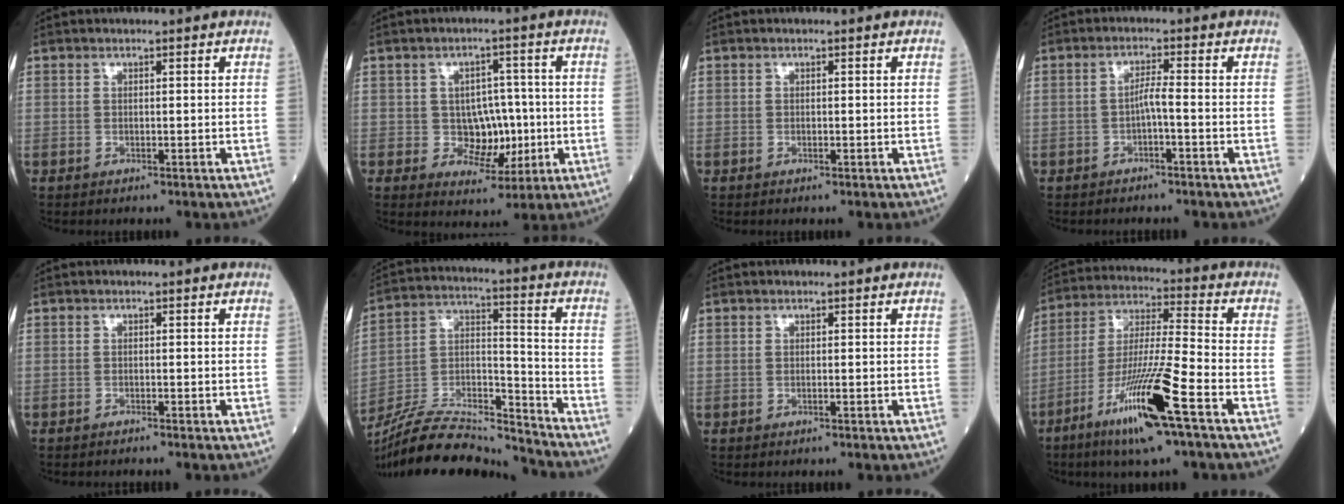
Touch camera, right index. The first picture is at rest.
{"total": 6.3, "force": [-0.5, 4.8, 4.0], "torque": [-0.048, 0.012, 0.001]}
{"total": 0.0}
{"total": 2.2, "force": [-1.0, -0.1, 2.0], "torque": [-0.035, 0.003, -0.020]}
{"total": 1.1, "force": [-1.0, -0.1, 0.4], "torque": [-0.006, 0.001, -0.014]}
{"total": 19.1, "force": [-18.3, 2.0, 5.1], "torque": [-0.099, 0.024, -0.315]}
{"total": 0.0}
{"total": 15.1, "force": [-7.7, -0.1, 13.0], "torque": [-0.260, -0.025, -0.141]}